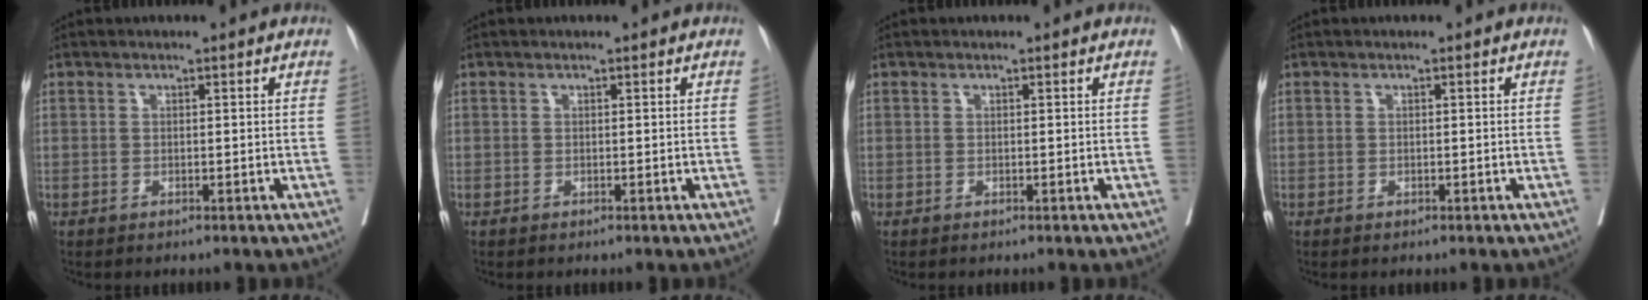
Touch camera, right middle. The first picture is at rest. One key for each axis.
{"total": 0.0}
{"total": 0.0}
{"total": 0.0}